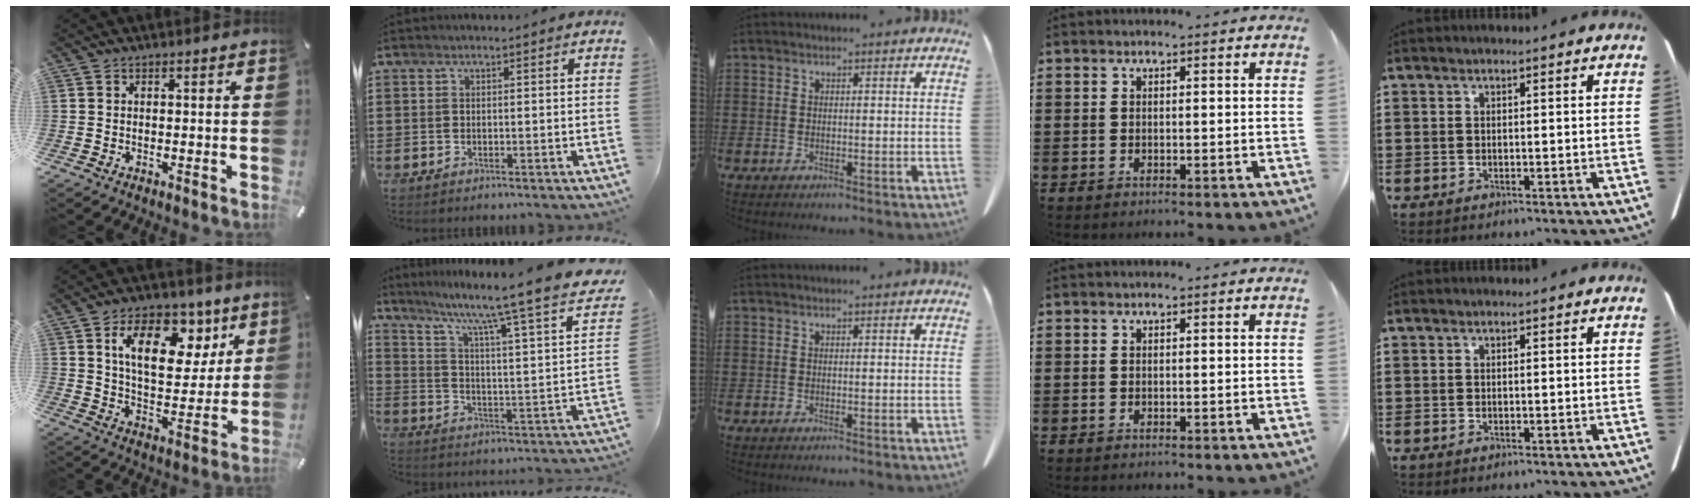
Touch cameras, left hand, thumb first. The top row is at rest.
{"thumb": {"total": 16.2, "force": [8.0, 9.6, 10.3], "torque": [-0.152, -0.028, 0.134]}, "index": {"total": 8.8, "force": [6.9, -0.5, 5.3], "torque": [-0.113, -0.068, 0.098]}}